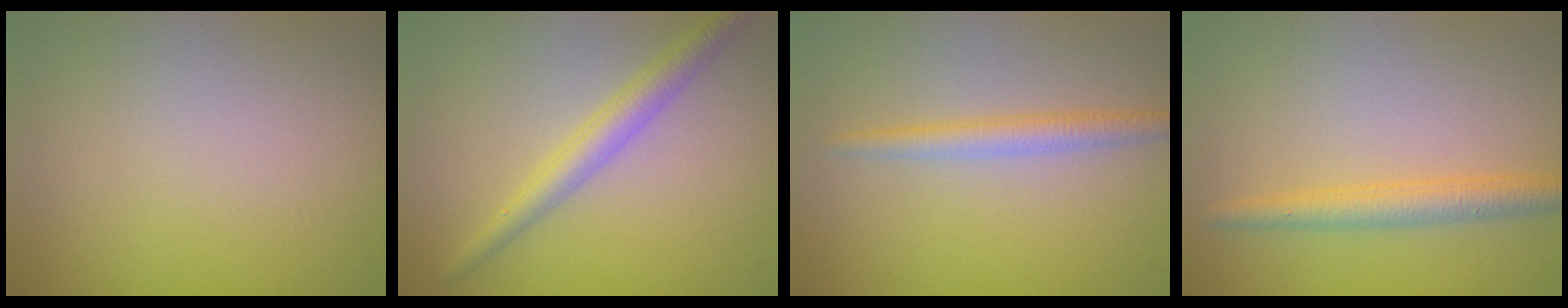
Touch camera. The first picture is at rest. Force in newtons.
{"total": 2.9, "press": 2.9, "slide": 0.0}
{"total": 2.2, "press": 2.2, "slide": 0.0}
{"total": 2.7, "press": 2.7, "slide": 0.1}